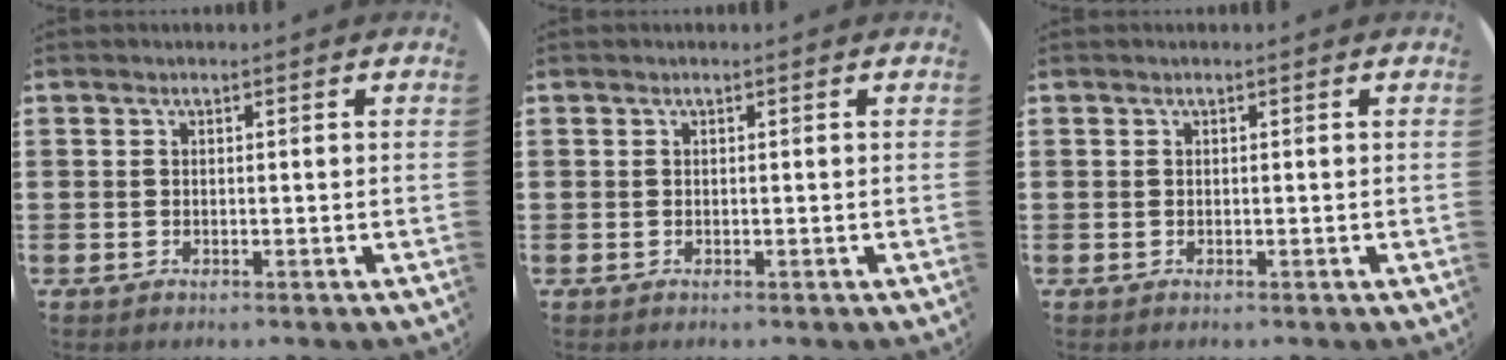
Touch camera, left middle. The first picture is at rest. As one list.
[{"total": 0.0}, {"total": 0.0}]